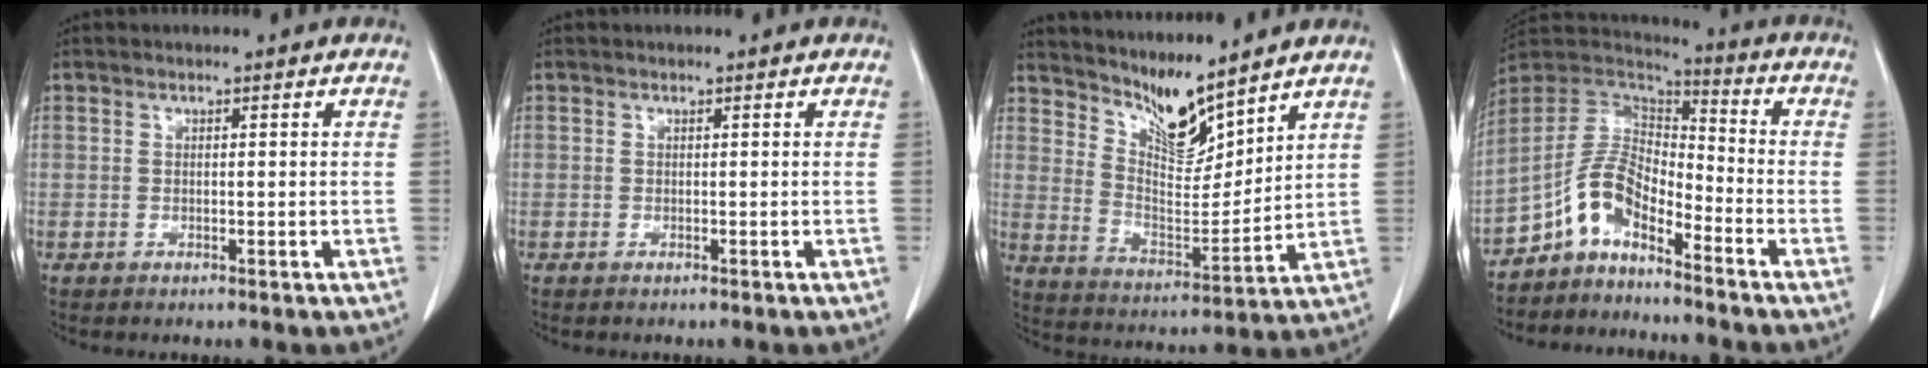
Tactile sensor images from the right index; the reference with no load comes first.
{"total": 0.0}
{"total": 9.1, "force": [8.2, 1.3, 3.9], "torque": [-0.078, -0.013, 0.160]}
{"total": 8.8, "force": [-6.1, 3.3, 5.4], "torque": [-0.115, 0.027, -0.122]}